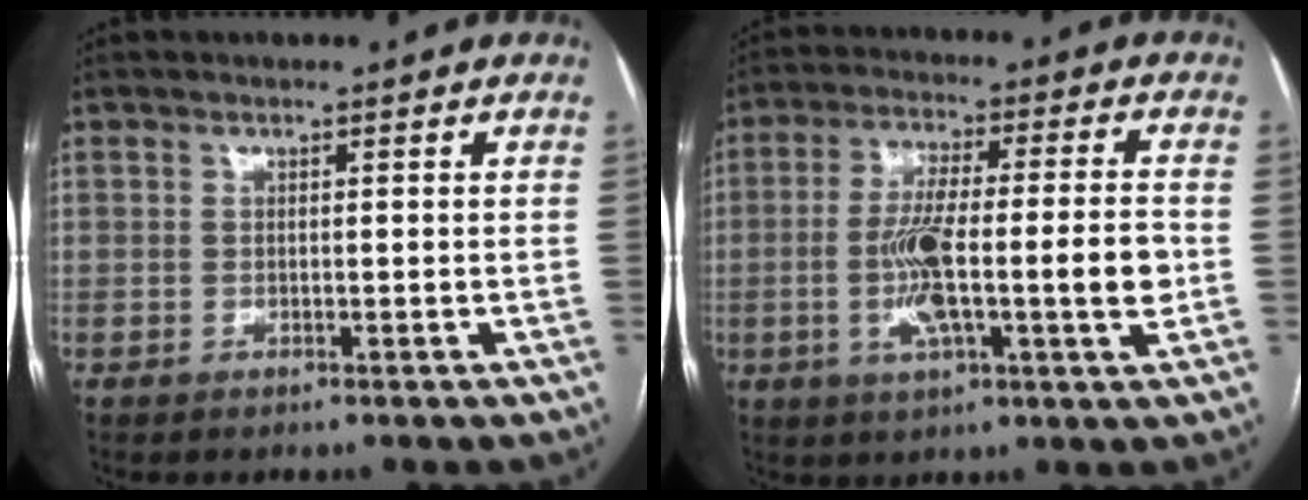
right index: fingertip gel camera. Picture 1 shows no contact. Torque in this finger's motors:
{"motor_torque": [1.94, -0.20, 0.93, 0.21]}